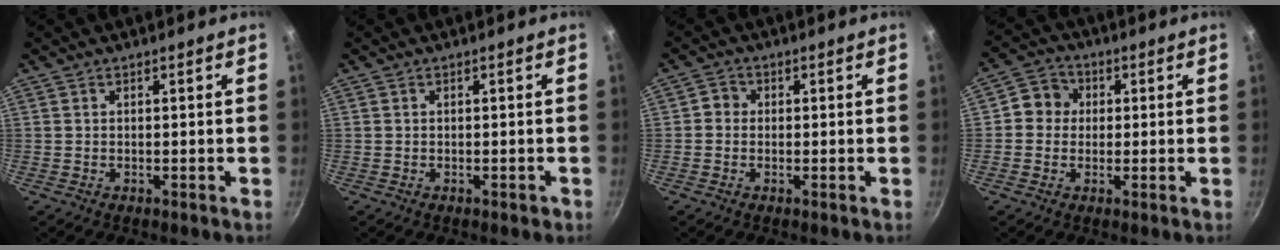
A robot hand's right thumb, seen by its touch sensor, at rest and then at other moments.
{"total": 0.7, "force": [-0.2, 0.4, 0.4], "torque": [-0.001, 0.005, -0.001]}
{"total": 2.1, "force": [-0.2, 2.0, 0.7], "torque": [-0.002, 0.005, -0.011]}
{"total": 5.8, "force": [0.5, 5.4, 2.1], "torque": [-0.002, 0.010, -0.008]}